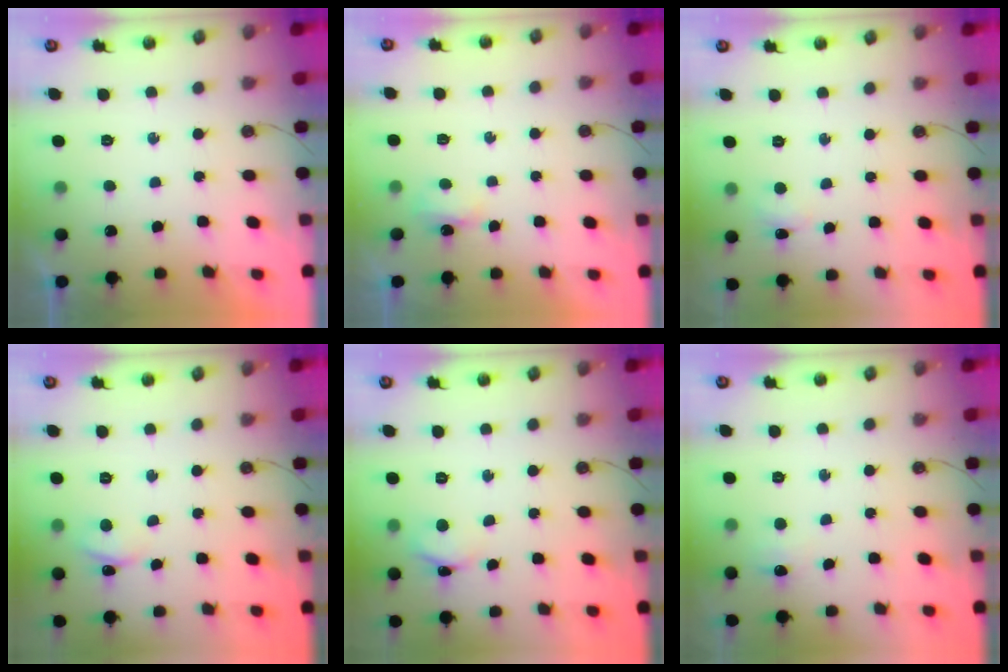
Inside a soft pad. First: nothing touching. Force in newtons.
{"total": 3.1, "press": 3.0, "slide": 0.6}
{"total": 4.3, "press": 4.2, "slide": 0.7}
{"total": 3.0, "press": 3.0, "slide": 0.4}
{"total": 4.0, "press": 4.0, "slide": 0.4}
{"total": 4.6, "press": 4.6, "slide": 0.6}